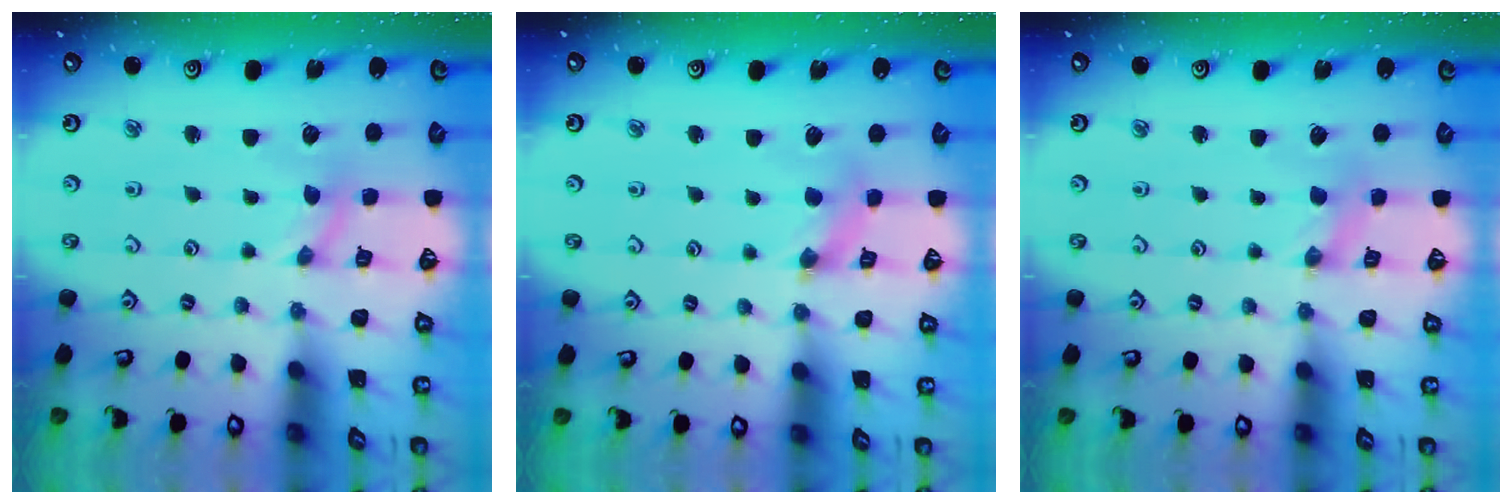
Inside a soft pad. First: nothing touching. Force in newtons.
{"total": 2.1, "press": 2.1, "slide": 0.2}
{"total": 0.0}